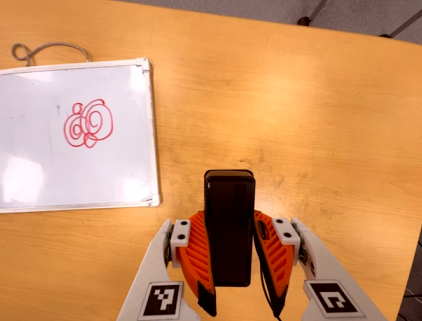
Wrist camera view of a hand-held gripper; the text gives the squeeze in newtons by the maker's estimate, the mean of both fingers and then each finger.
{"total": 6.1, "left": 4.1, "right": 8.1}